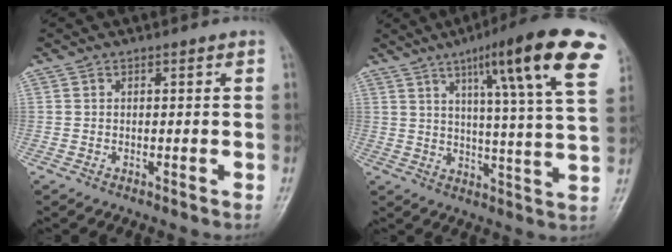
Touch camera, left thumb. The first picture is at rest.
{"total": 20.3, "force": [10.2, 2.5, 17.4], "torque": [-0.229, -0.026, 0.136]}